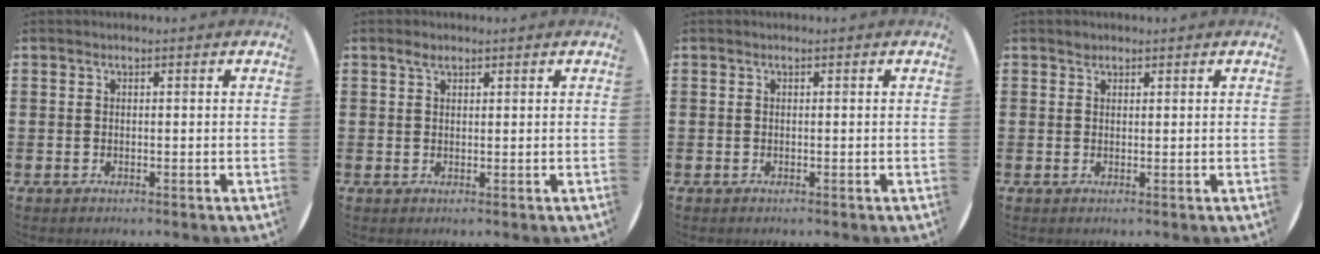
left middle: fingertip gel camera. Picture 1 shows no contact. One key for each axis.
{"total": 1.3, "fx": 1.0, "fy": 0.6, "fz": 0.6, "tx": -0.006, "ty": 0.002, "tz": 0.016}
{"total": 0.0}
{"total": 0.9, "fx": 0.8, "fy": 0.5, "fz": 0.0, "tx": 0.007, "ty": -0.001, "tz": 0.013}